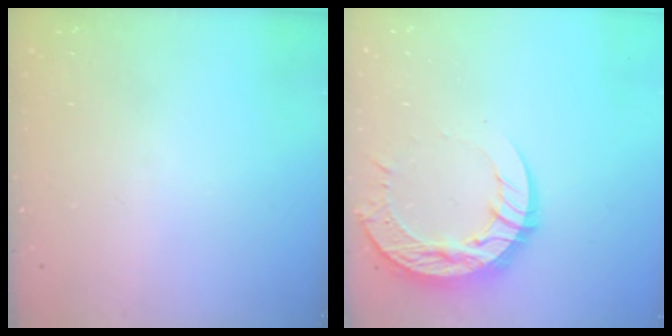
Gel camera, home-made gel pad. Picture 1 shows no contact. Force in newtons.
{"total": 14.0, "press": 14.0, "slide": 1.3}